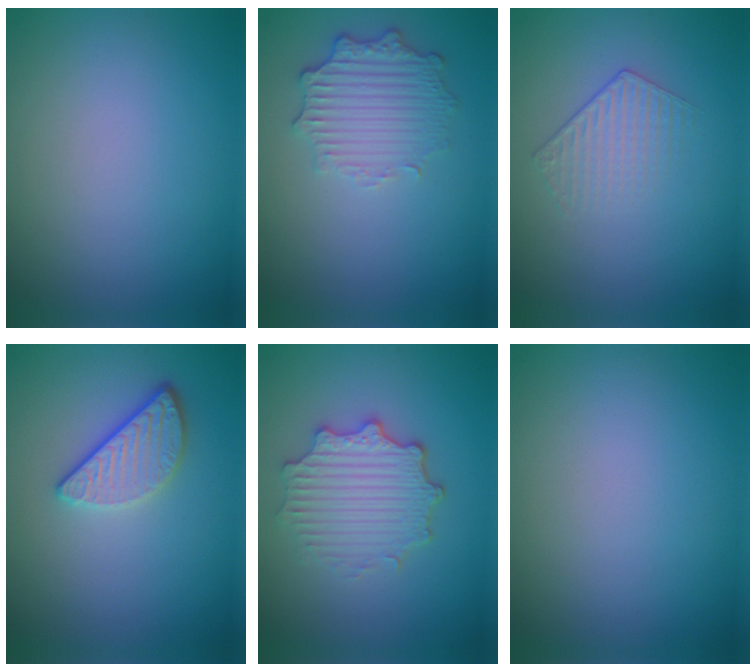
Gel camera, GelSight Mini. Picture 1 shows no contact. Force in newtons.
{"total": 3.5, "press": 2.9, "slide": 2.0}
{"total": 1.5, "press": 0.9, "slide": 1.2}
{"total": 3.2, "press": 2.7, "slide": 1.7}
{"total": 4.4, "press": 3.6, "slide": 2.6}
{"total": 0.0}